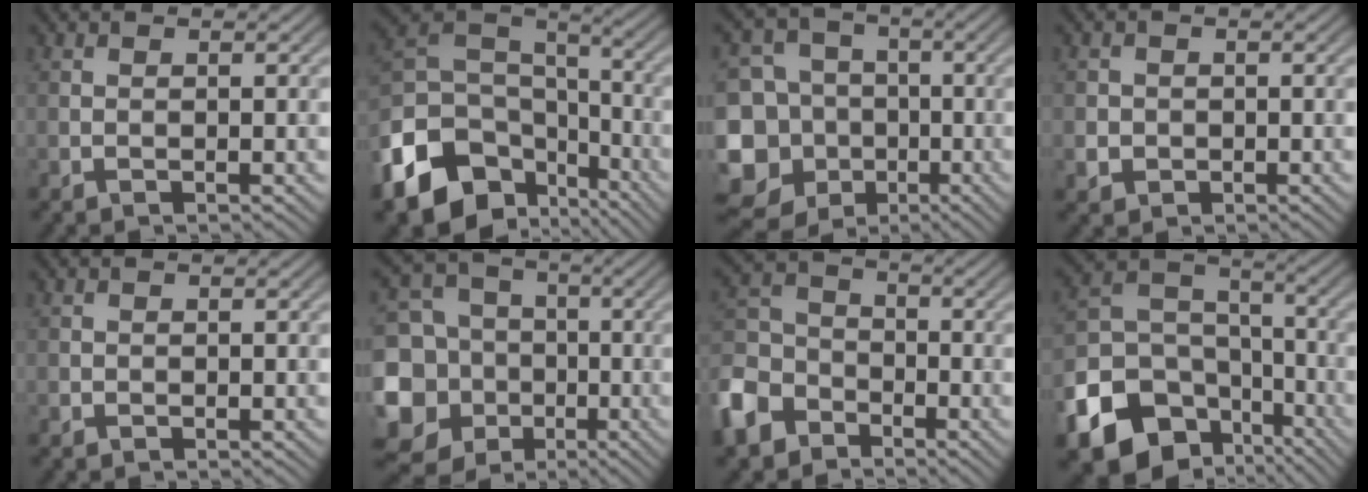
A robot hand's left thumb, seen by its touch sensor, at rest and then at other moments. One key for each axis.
{"total": 15.0, "fx": -7.4, "fy": 10.6, "fz": 7.6, "tx": -0.202, "ty": -0.035, "tz": -0.133}
{"total": 16.9, "fx": -6.3, "fy": 14.7, "fz": 5.5, "tx": -0.189, "ty": -0.018, "tz": -0.110}
{"total": 2.3, "fx": -0.4, "fy": 2.2, "fz": 0.4, "tx": -0.008, "ty": -0.005, "tz": -0.012}
{"total": 0.5, "fx": -0.2, "fy": 0.5, "fz": 0.0, "tx": 0.004, "ty": -0.004, "tz": -0.006}
{"total": 17.0, "fx": -4.2, "fy": 15.2, "fz": 6.2, "tx": -0.217, "ty": -0.017, "tz": -0.090}
{"total": 9.9, "fx": -5.9, "fy": 6.7, "fz": 4.3, "tx": -0.121, "ty": -0.011, "tz": -0.143}
{"total": 16.2, "fx": -8.3, "fy": 11.9, "fz": 7.1, "tx": -0.205, "ty": -0.048, "tz": -0.131}